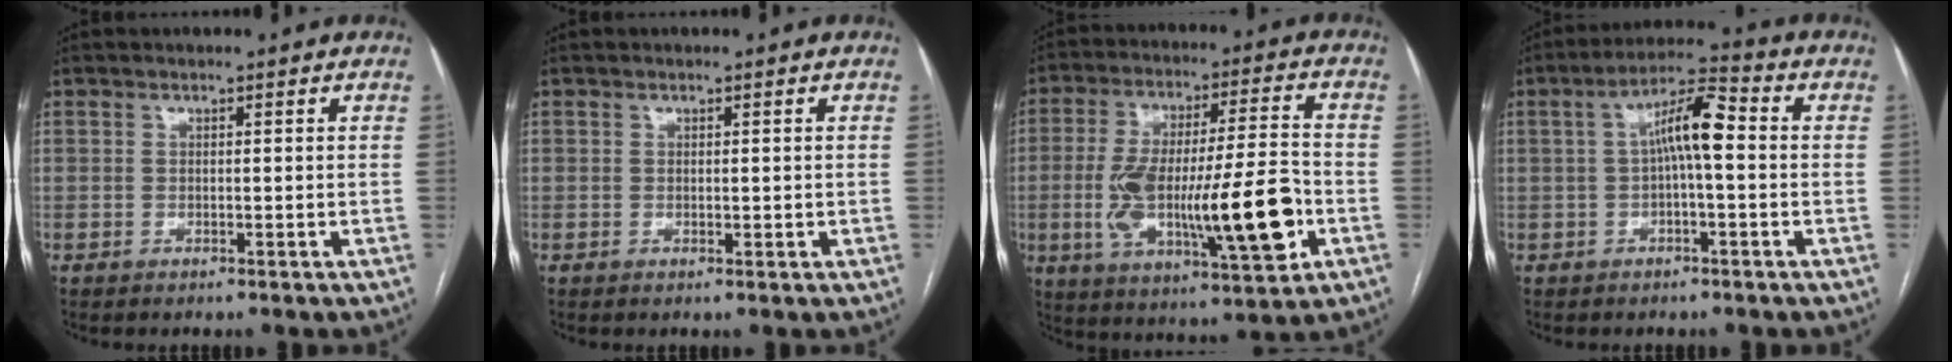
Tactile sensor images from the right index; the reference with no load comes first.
{"total": 0.6, "force": [0.1, 0.4, 0.5], "torque": [-0.008, -0.001, 0.006]}
{"total": 20.3, "force": [-4.5, 3.9, 19.4], "torque": [-0.330, 0.003, -0.060]}
{"total": 7.4, "force": [0.3, 1.4, 7.3], "torque": [-0.130, 0.027, 0.002]}